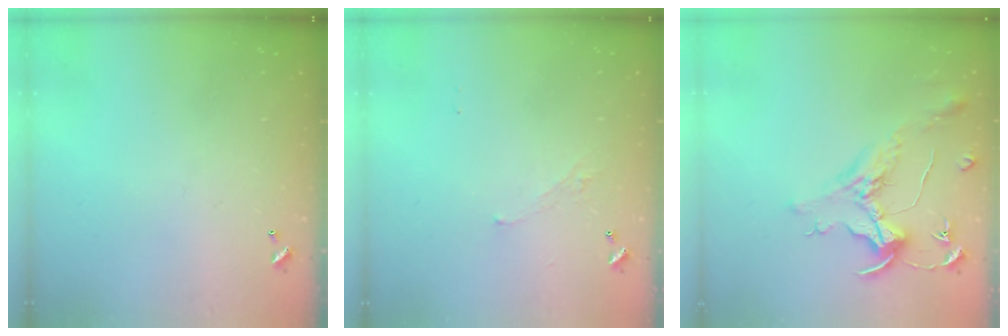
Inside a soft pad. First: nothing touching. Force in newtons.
{"total": 3.5, "press": 3.5, "slide": 0.3}
{"total": 1.6, "press": 1.4, "slide": 0.7}